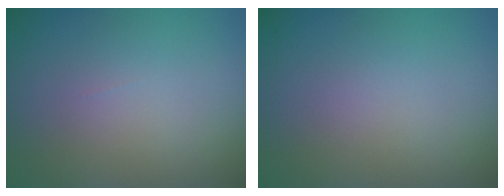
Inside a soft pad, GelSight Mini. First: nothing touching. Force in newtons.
{"total": 0.0}